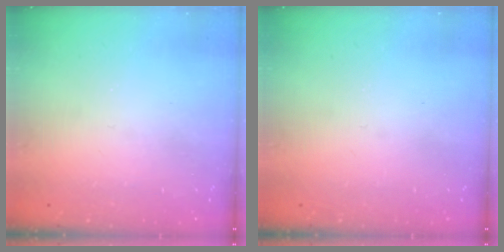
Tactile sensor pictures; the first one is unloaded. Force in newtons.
{"total": 0.0}